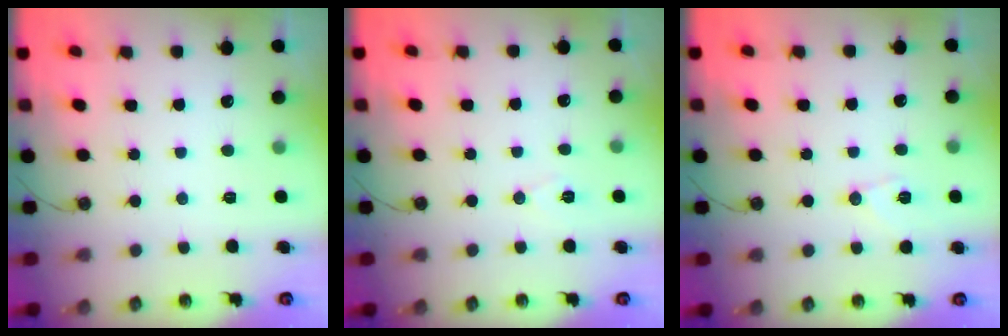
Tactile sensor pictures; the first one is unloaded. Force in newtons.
{"total": 6.7, "press": 5.2, "slide": 4.3}
{"total": 7.0, "press": 6.9, "slide": 1.1}